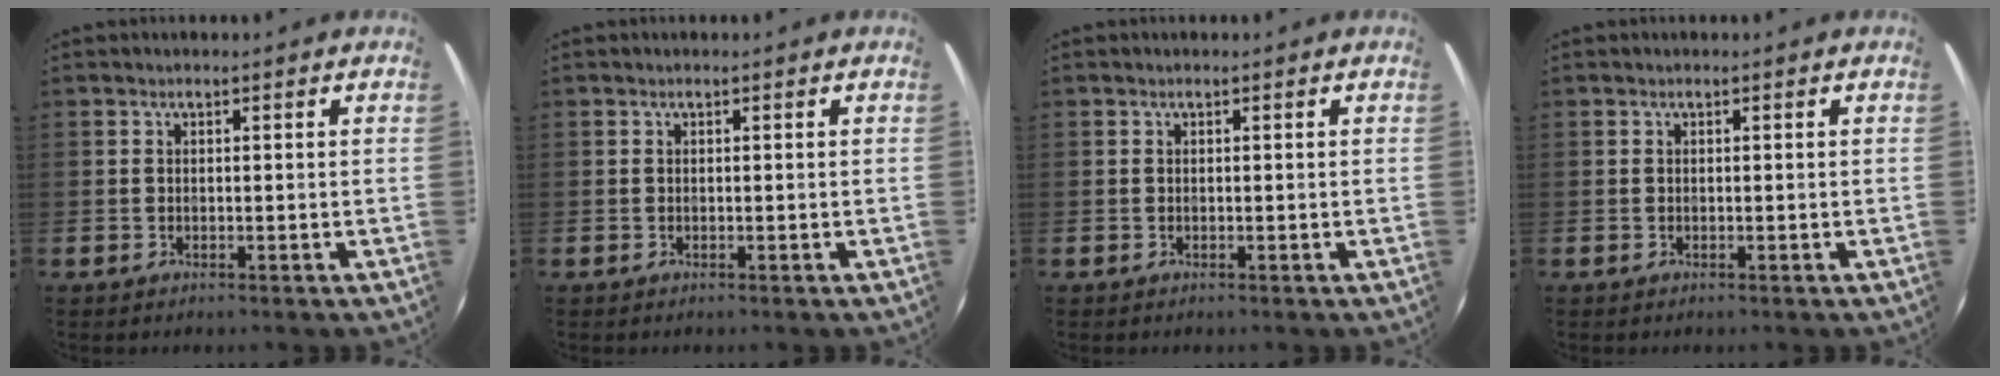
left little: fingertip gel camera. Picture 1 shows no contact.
{"total": 0.0}
{"total": 0.0}
{"total": 0.0}